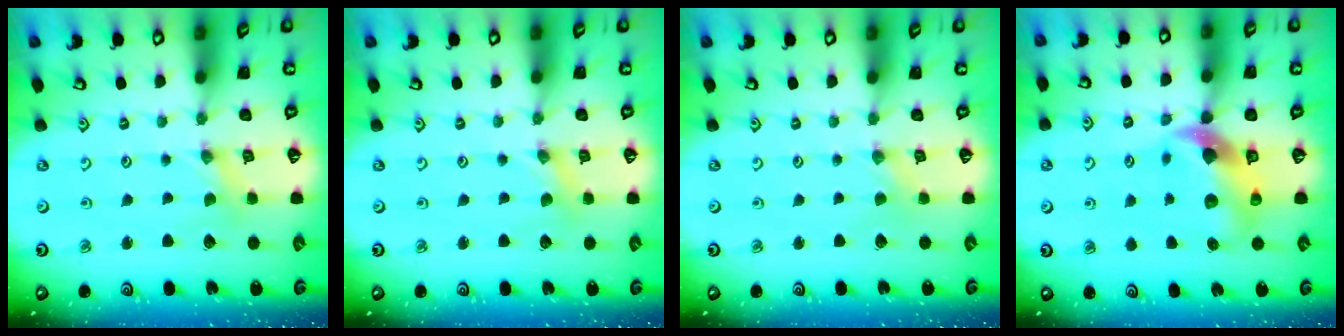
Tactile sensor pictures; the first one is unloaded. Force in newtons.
{"total": 0.8, "press": 0.8, "slide": 0.2}
{"total": 1.1, "press": 1.1, "slide": 0.3}
{"total": 10.8, "press": 10.7, "slide": 1.7}